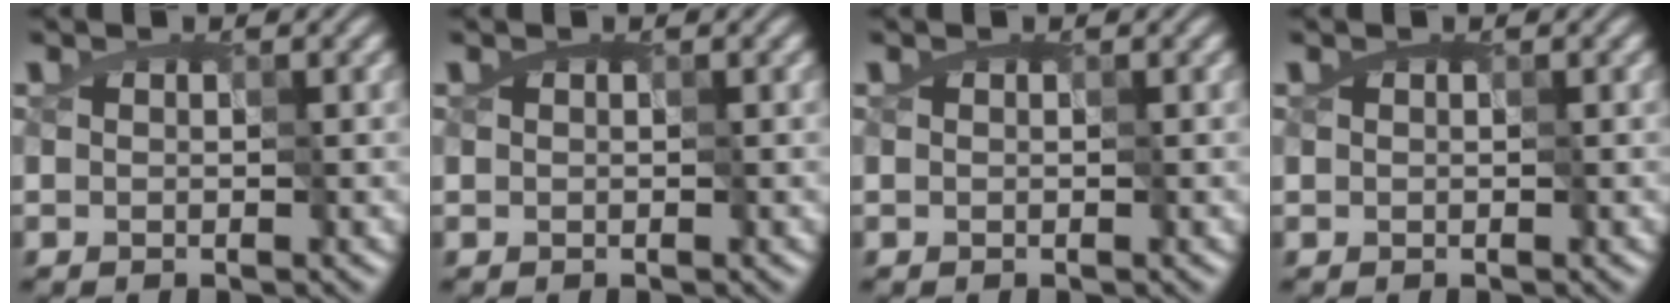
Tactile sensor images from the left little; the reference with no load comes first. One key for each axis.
{"total": 0.0}
{"total": 0.0}
{"total": 0.0}